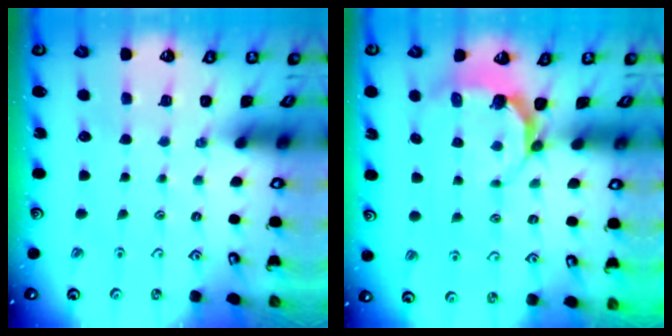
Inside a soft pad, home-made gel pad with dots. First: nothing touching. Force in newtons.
{"total": 5.0, "press": 4.0, "slide": 3.1}